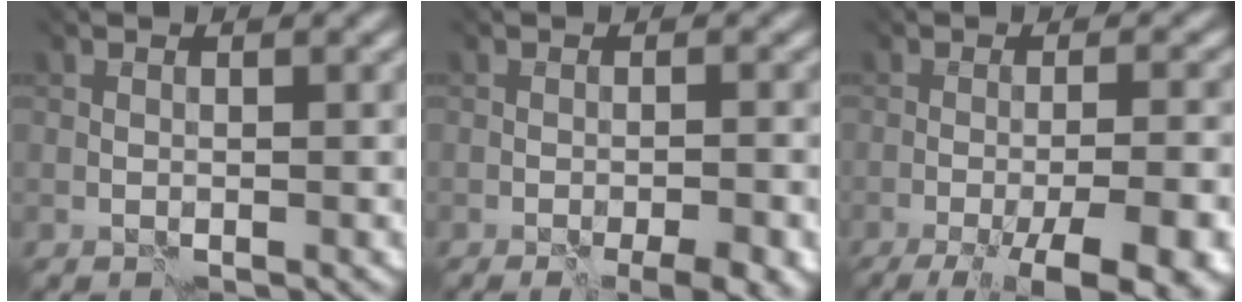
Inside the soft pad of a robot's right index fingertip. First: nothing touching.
{"total": 5.1, "force": [-3.0, 1.3, 3.9], "torque": [-0.020, 0.014, -0.030]}
{"total": 12.7, "force": [-7.1, 4.0, 9.8], "torque": [-0.090, 0.001, -0.075]}